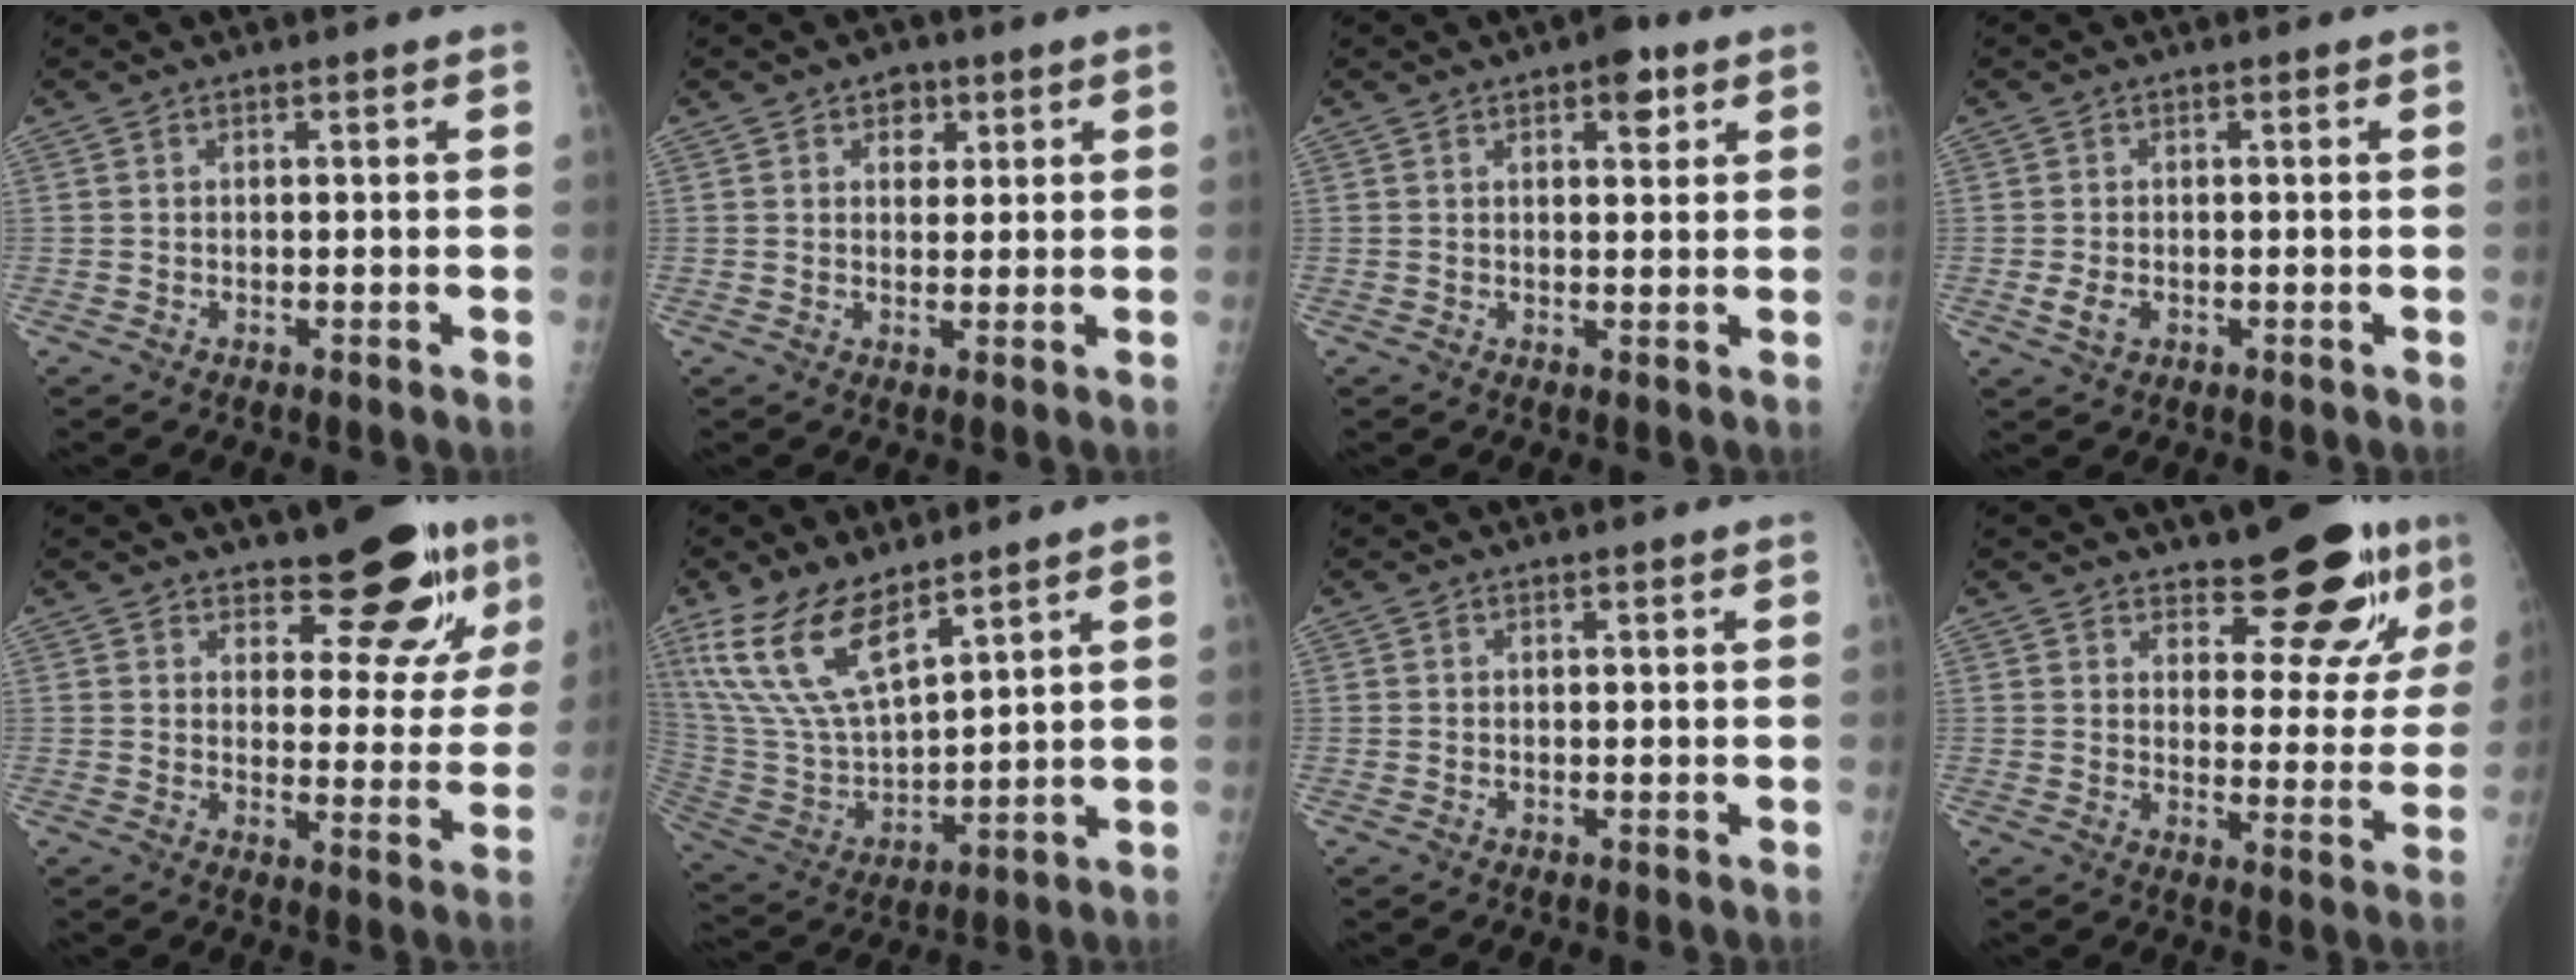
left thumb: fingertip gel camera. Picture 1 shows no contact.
{"total": 3.7, "force": [1.8, 2.8, 1.7], "torque": [0.001, -0.006, 0.023]}
{"total": 4.5, "force": [2.4, 2.1, 3.2], "torque": [-0.026, -0.007, 0.028]}
{"total": 2.5, "force": [-0.6, 1.7, 1.8], "torque": [-0.032, -0.002, -0.010]}
{"total": 11.4, "force": [7.7, 4.3, 7.2], "torque": [-0.053, -0.052, 0.108]}
{"total": 14.5, "force": [10.1, 5.0, 9.2], "torque": [-0.179, -0.050, 0.220]}
{"total": 0.0}
{"total": 12.6, "force": [8.7, 4.4, 7.9], "torque": [-0.063, -0.061, 0.123]}